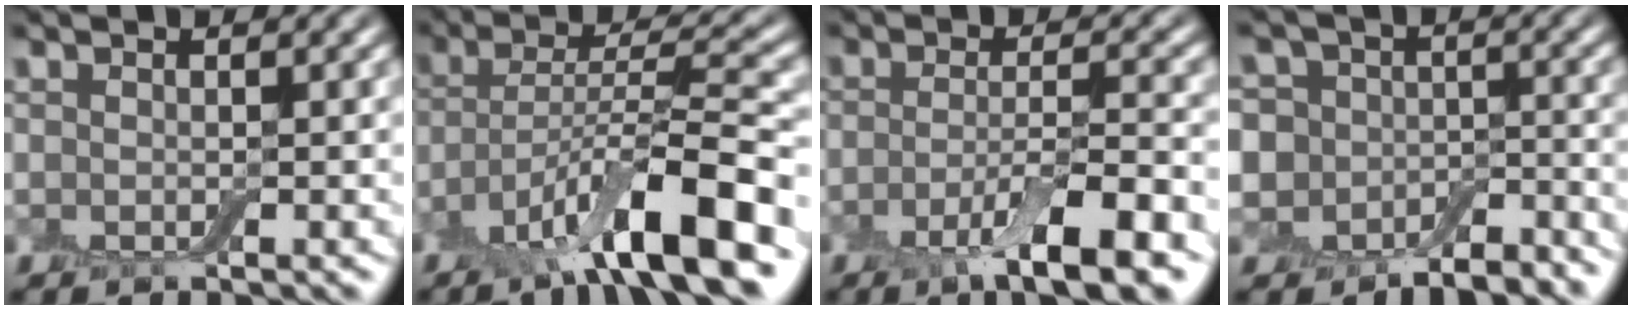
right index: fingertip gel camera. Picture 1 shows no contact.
{"total": 10.3, "force": [-5.8, 2.0, 8.3], "torque": [-0.137, 0.009, -0.106]}
{"total": 6.6, "force": [-3.5, 1.1, 5.4], "torque": [-0.093, -0.001, -0.062]}
{"total": 8.6, "force": [-4.7, 6.6, 2.9], "torque": [-0.057, 0.009, -0.101]}